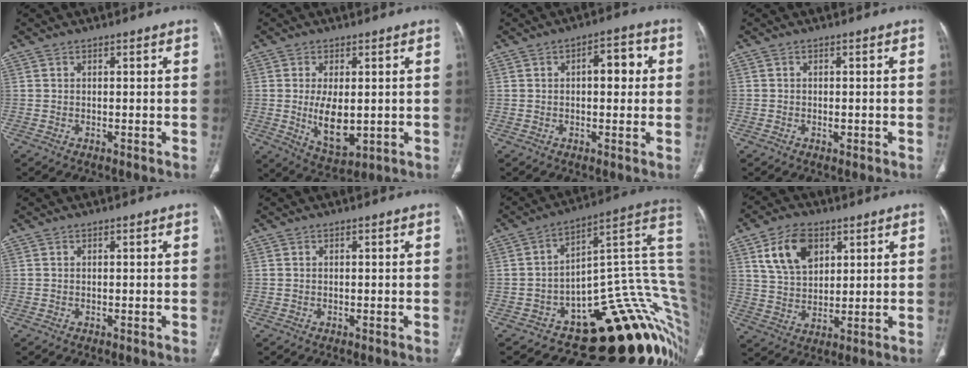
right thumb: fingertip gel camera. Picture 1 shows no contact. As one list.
[{"total": 8.8, "force": [-0.5, 4.5, 7.5], "torque": [-0.120, -0.018, 0.008]}, {"total": 6.1, "force": [0.9, 3.0, 5.2], "torque": [-0.054, 0.016, 0.009]}, {"total": 1.0, "force": [-0.5, 0.8, 0.4], "torque": [-0.003, 0.003, -0.006]}, {"total": 0.0}, {"total": 0.0}, {"total": 26.8, "force": [-2.0, 12.6, 23.6], "torque": [-0.160, 0.103, -0.009]}, {"total": 10.6, "force": [4.7, 6.8, 6.6], "torque": [-0.099, -0.014, 0.093]}]